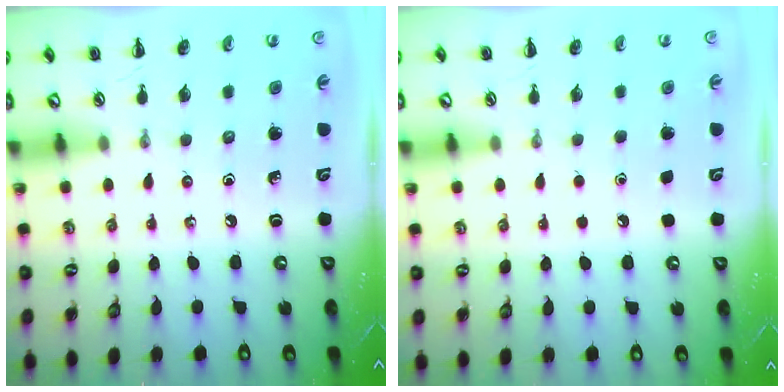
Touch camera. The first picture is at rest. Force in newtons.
{"total": 1.8, "press": 1.7, "slide": 0.1}